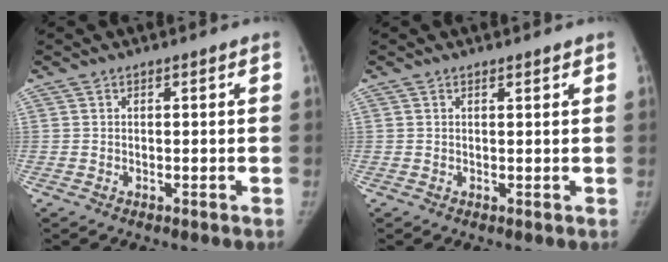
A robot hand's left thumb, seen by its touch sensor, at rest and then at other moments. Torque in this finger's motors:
{"motor_torque": [-0.21, -0.08, -0.50, 0.10, 0.00]}